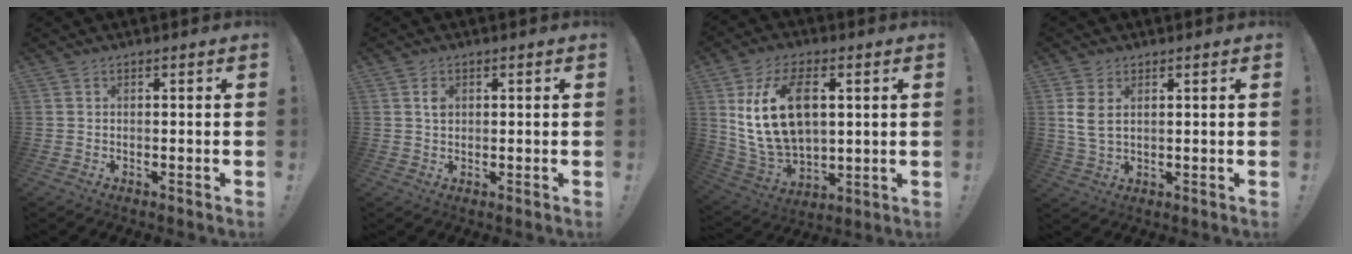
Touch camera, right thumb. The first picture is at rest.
{"total": 2.4, "force": [0.6, 1.7, 1.5], "torque": [-0.015, -0.002, 0.007]}
{"total": 18.8, "force": [4.7, 11.5, 14.1], "torque": [-0.279, -0.009, 0.082]}
{"total": 5.8, "force": [2.1, 3.4, 4.2], "torque": [-0.080, -0.005, 0.038]}